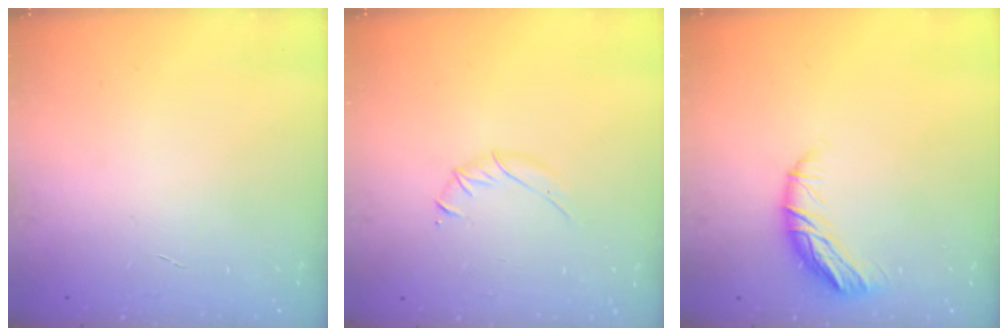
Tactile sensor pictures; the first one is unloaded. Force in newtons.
{"total": 3.7, "press": 3.6, "slide": 1.1}
{"total": 10.7, "press": 10.5, "slide": 2.0}